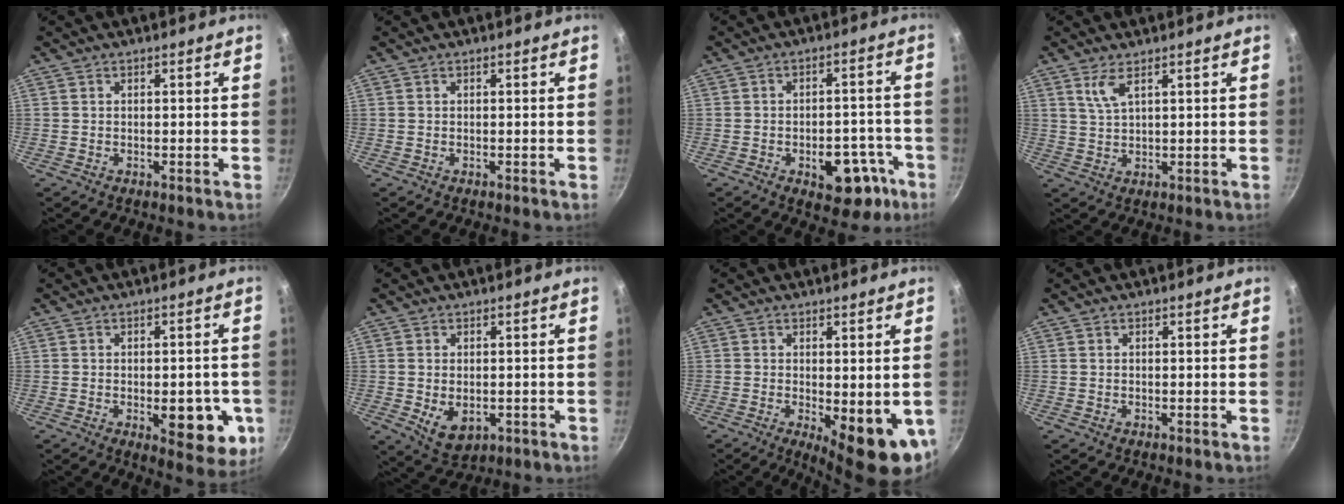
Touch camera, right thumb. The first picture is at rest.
{"total": 0.0}
{"total": 11.5, "force": [-5.1, 6.7, 7.9], "torque": [-0.053, 0.035, -0.059]}
{"total": 3.7, "force": [2.1, 1.1, 2.9], "torque": [-0.058, -0.013, 0.048]}
{"total": 11.4, "force": [-2.7, 5.4, 9.7], "torque": [-0.080, -0.002, -0.029]}
{"total": 6.2, "force": [-0.9, 4.2, 4.5], "torque": [-0.066, -0.011, -0.003]}
{"total": 11.0, "force": [-1.9, 4.1, 10.0], "torque": [-0.111, -0.011, -0.013]}
{"total": 0.0}